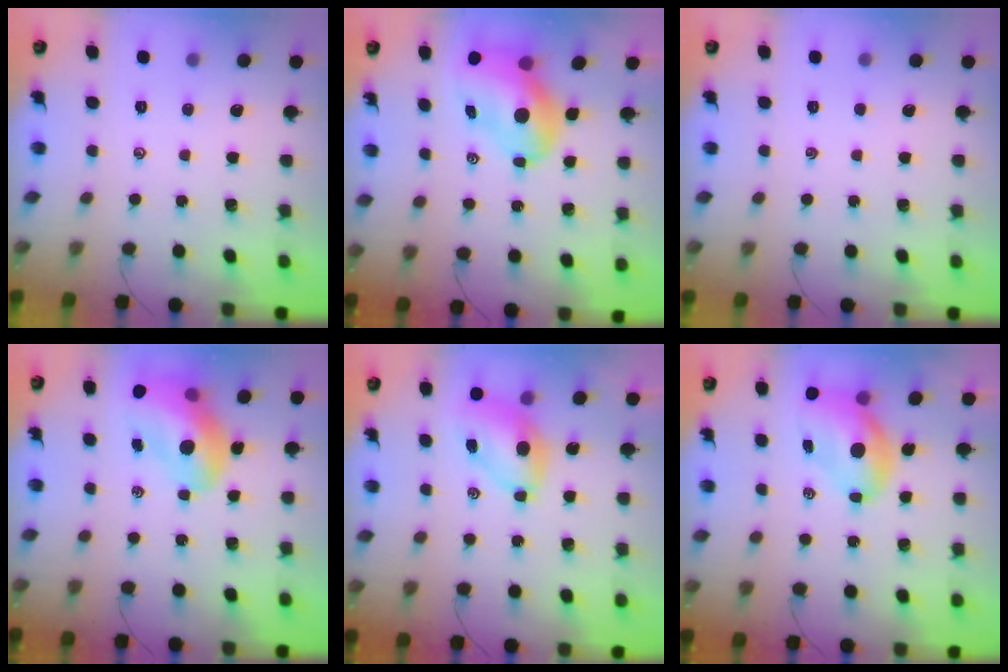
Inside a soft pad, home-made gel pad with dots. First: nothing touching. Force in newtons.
{"total": 10.8, "press": 10.3, "slide": 3.1}
{"total": 0.0}
{"total": 14.0, "press": 13.5, "slide": 3.6}
{"total": 7.2, "press": 7.1, "slide": 1.0}
{"total": 7.6, "press": 7.3, "slide": 2.1}